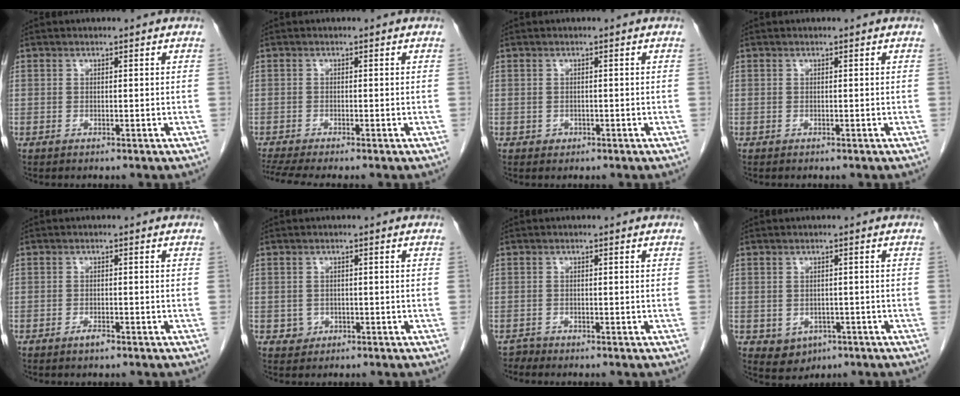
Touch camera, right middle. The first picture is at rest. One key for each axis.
{"total": 4.3, "fx": -3.7, "fy": -0.4, "fz": 2.2, "tx": -0.039, "ty": -0.010, "tz": -0.066}
{"total": 0.8, "fx": -0.3, "fy": 0.7, "fz": 0.2, "tx": -0.003, "ty": 0.003, "tz": -0.002}
{"total": 0.0}
{"total": 1.3, "fx": -0.9, "fy": 0.4, "fz": 0.9, "tx": -0.016, "ty": 0.000, "tz": -0.013}
{"total": 1.7, "fx": -0.5, "fy": 1.6, "fz": 0.3, "tx": -0.002, "ty": 0.006, "tz": -0.002}
{"total": 0.8, "fx": -0.7, "fy": 0.0, "fz": -0.4, "tx": 0.005, "ty": -0.004, "tz": -0.011}
{"total": 3.8, "fx": -1.3, "fy": 3.2, "fz": 1.6, "tx": -0.020, "ty": 0.002, "tz": -0.005}